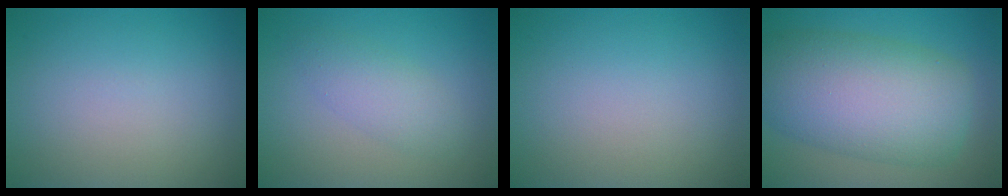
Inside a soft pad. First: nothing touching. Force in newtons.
{"total": 2.7, "press": 2.7, "slide": 0.0}
{"total": 0.0}
{"total": 11.0, "press": 11.0, "slide": 0.3}